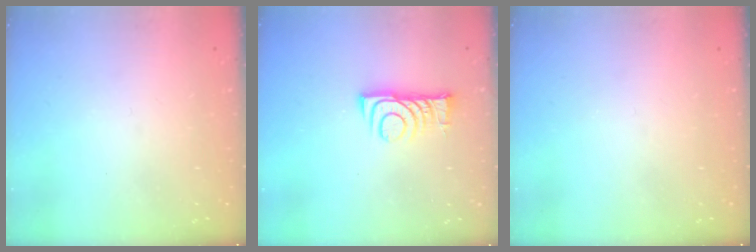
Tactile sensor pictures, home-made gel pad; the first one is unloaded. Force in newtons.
{"total": 8.5, "press": 8.4, "slide": 0.9}
{"total": 0.0}